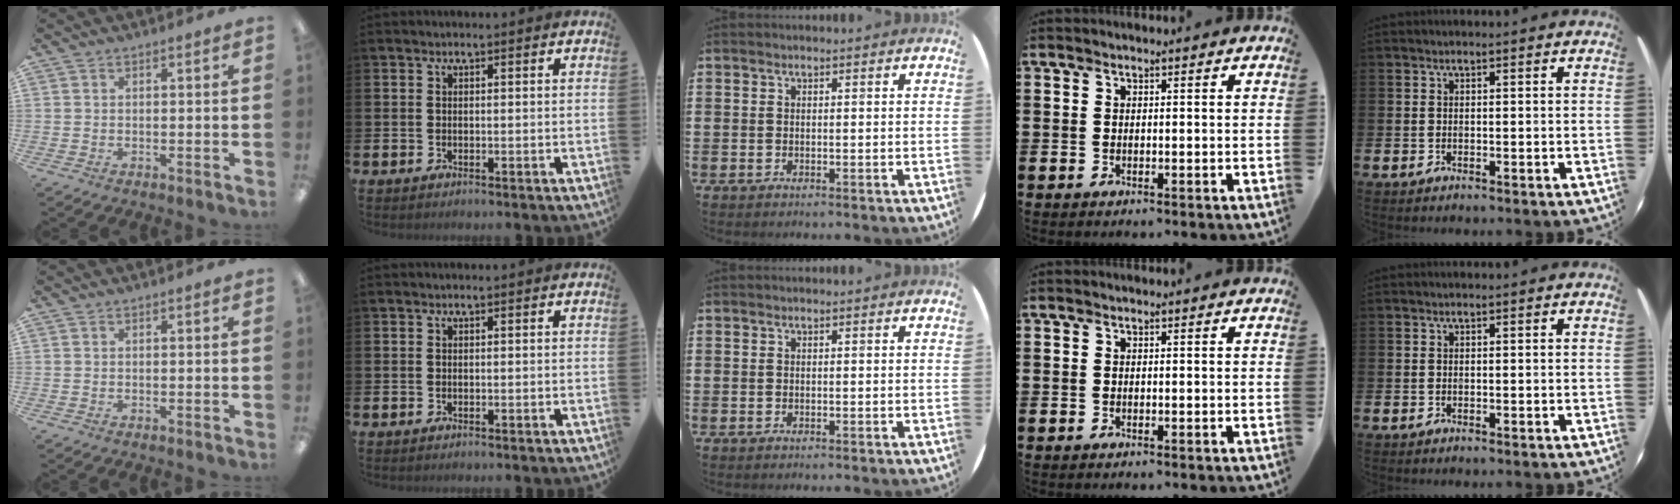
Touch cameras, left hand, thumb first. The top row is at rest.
{}